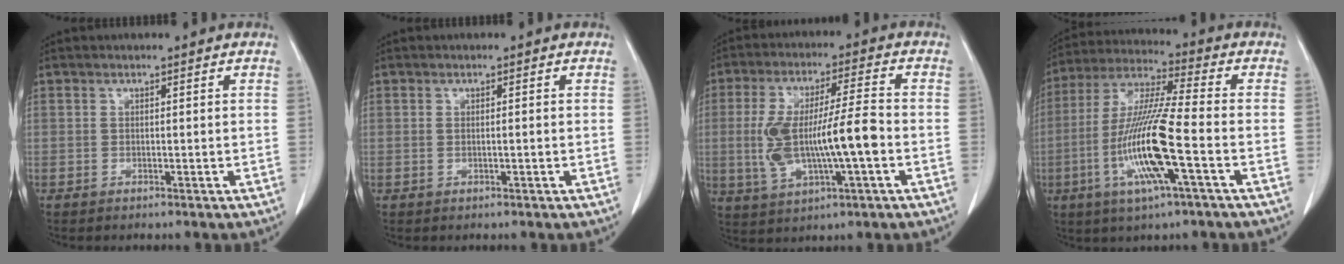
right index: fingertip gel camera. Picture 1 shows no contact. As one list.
[{"total": 1.2, "force": [-0.1, 0.5, 1.1], "torque": [-0.030, 0.005, 0.003]}, {"total": 13.3, "force": [-2.0, 2.6, 12.8], "torque": [-0.257, 0.014, -0.027]}, {"total": 15.4, "force": [-4.5, 0.8, 14.7], "torque": [-0.307, -0.011, -0.089]}]